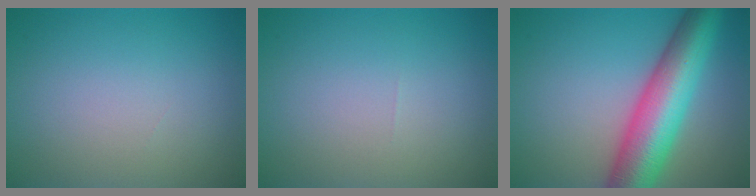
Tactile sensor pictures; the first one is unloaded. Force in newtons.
{"total": 0.0}
{"total": 10.3, "press": 10.3, "slide": 0.3}